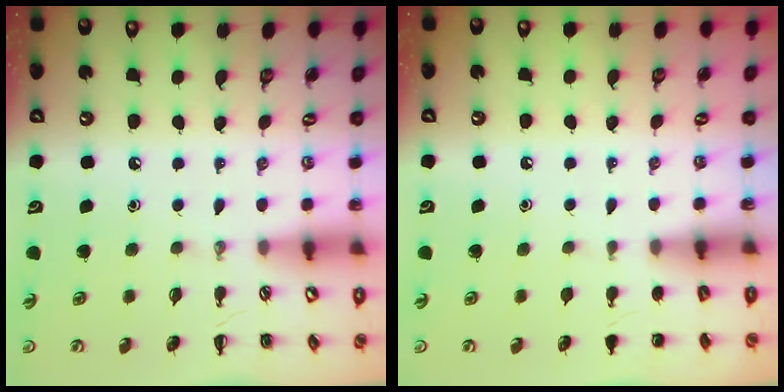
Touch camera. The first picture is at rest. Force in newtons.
{"total": 1.1, "press": 1.1, "slide": 0.2}